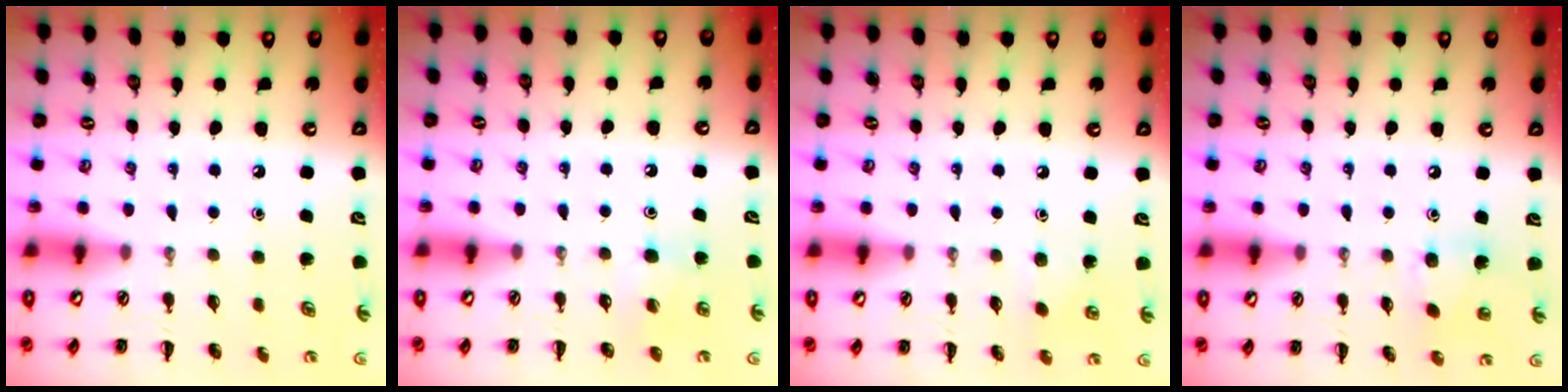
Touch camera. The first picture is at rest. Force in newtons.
{"total": 5.4, "press": 5.2, "slide": 1.5}
{"total": 5.0, "press": 4.8, "slide": 1.4}
{"total": 6.4, "press": 6.2, "slide": 1.5}